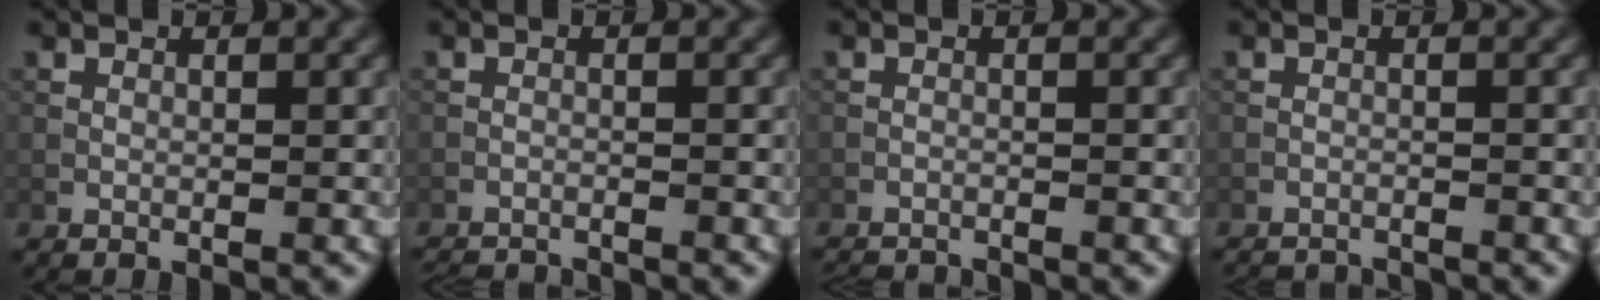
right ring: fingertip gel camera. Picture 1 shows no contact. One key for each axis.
{"total": 4.7, "fx": -4.7, "fy": 0.5, "fz": 0.8, "tx": -0.018, "ty": -0.013, "tz": -0.072}
{"total": 3.9, "fx": -3.8, "fy": 0.4, "fz": 0.7, "tx": -0.017, "ty": -0.012, "tz": -0.061}
{"total": 4.8, "fx": -4.7, "fy": 0.6, "fz": 0.7, "tx": -0.011, "ty": -0.006, "tz": -0.068}